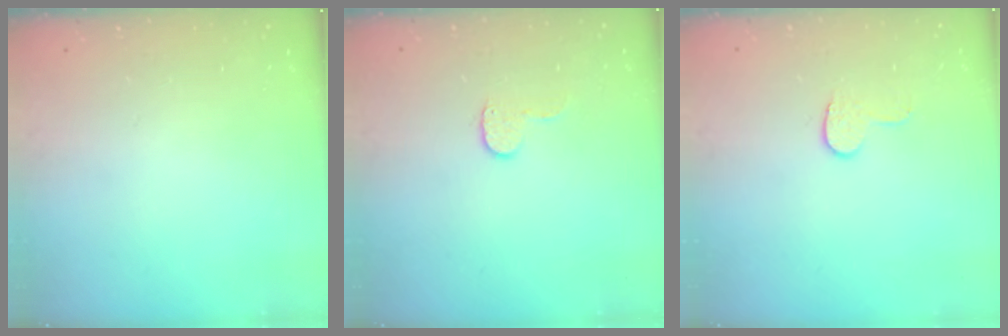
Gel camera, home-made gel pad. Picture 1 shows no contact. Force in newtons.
{"total": 4.6, "press": 4.6, "slide": 0.4}
{"total": 5.4, "press": 5.4, "slide": 0.5}